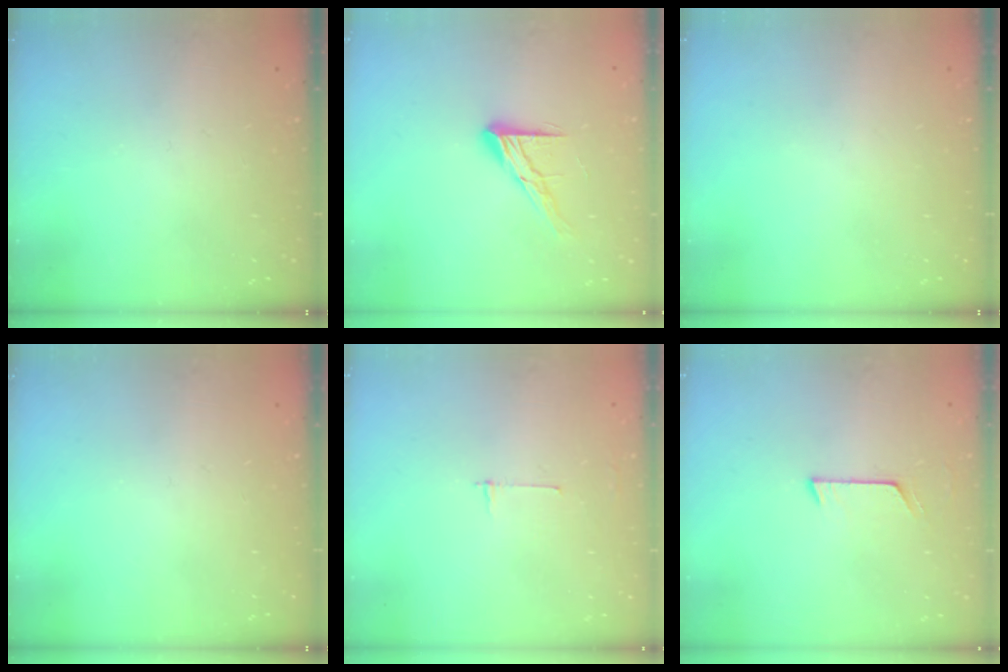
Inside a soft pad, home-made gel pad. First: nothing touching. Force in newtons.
{"total": 10.6, "press": 10.6, "slide": 0.8}
{"total": 0.0}
{"total": 0.0}
{"total": 2.7, "press": 2.7, "slide": 0.3}
{"total": 5.9, "press": 5.9, "slide": 0.5}